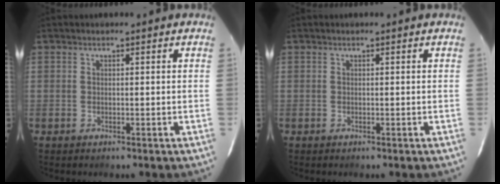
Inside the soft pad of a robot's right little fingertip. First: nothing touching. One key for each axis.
{"total": 0.0}